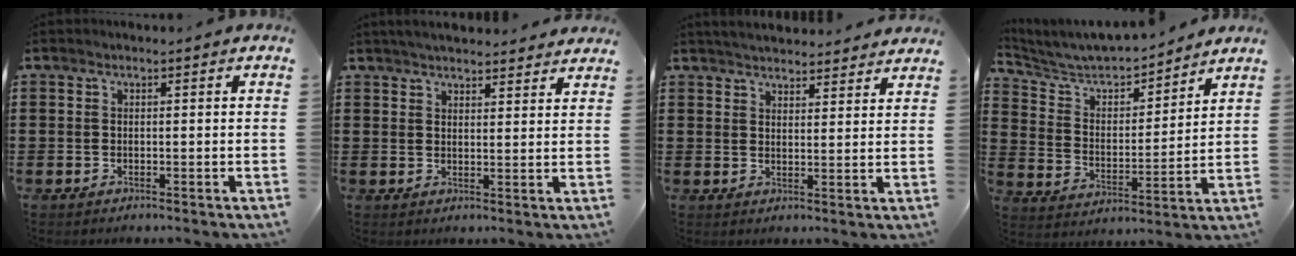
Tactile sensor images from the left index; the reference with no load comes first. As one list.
[{"total": 3.4, "force": [3.3, 0.1, 0.5], "torque": [-0.018, -0.007, 0.062]}, {"total": 3.7, "force": [3.7, 0.0, 0.3], "torque": [-0.015, -0.013, 0.067]}, {"total": 5.6, "force": [5.3, 1.3, 1.5], "torque": [-0.057, -0.039, 0.084]}]